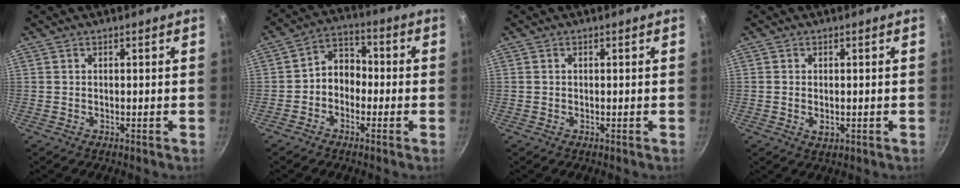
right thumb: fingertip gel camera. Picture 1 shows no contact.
{"total": 6.3, "force": [-1.6, 5.0, 3.6], "torque": [-0.025, 0.033, -0.043]}
{"total": 0.0}
{"total": 2.2, "force": [-0.4, 1.5, 1.6], "torque": [-0.028, -0.004, -0.005]}